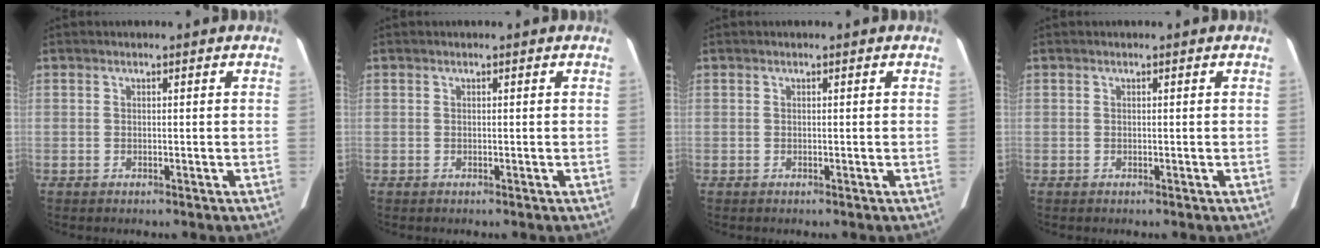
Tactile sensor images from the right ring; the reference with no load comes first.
{"total": 0.0}
{"total": 0.0}
{"total": 0.0}